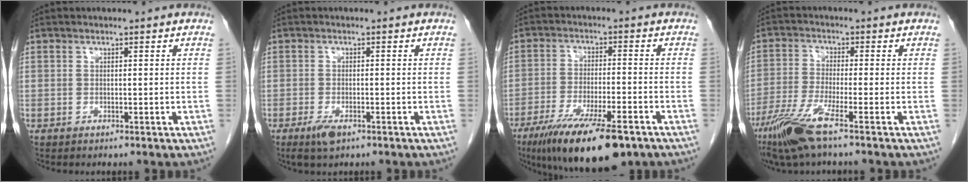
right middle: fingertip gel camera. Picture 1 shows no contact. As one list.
[{"total": 2.9, "force": [-1.7, 0.9, 2.1], "torque": [-0.046, -0.003, -0.028]}, {"total": 15.5, "force": [-10.5, 3.0, 11.0], "torque": [-0.177, -0.037, -0.172]}, {"total": 7.7, "force": [-4.8, -0.2, 6.0], "torque": [-0.128, -0.022, -0.099]}]